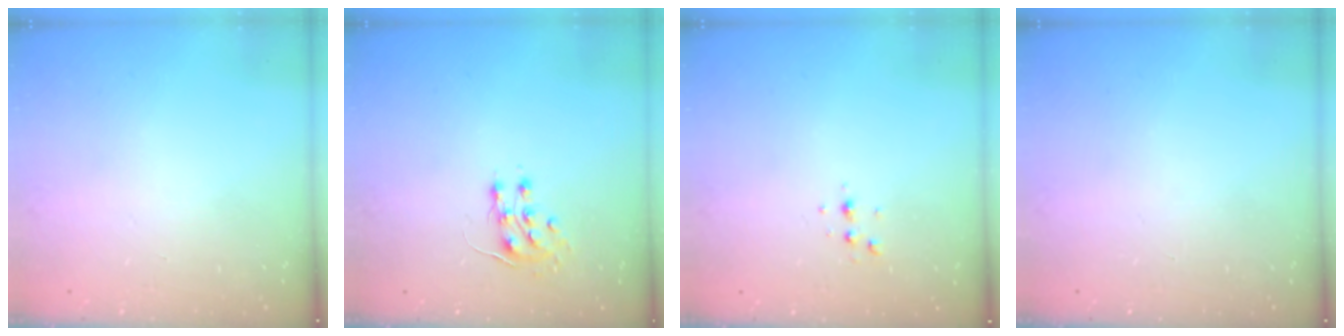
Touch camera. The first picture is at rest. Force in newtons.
{"total": 7.4, "press": 7.4, "slide": 0.7}
{"total": 3.6, "press": 3.1, "slide": 1.7}
{"total": 0.0}